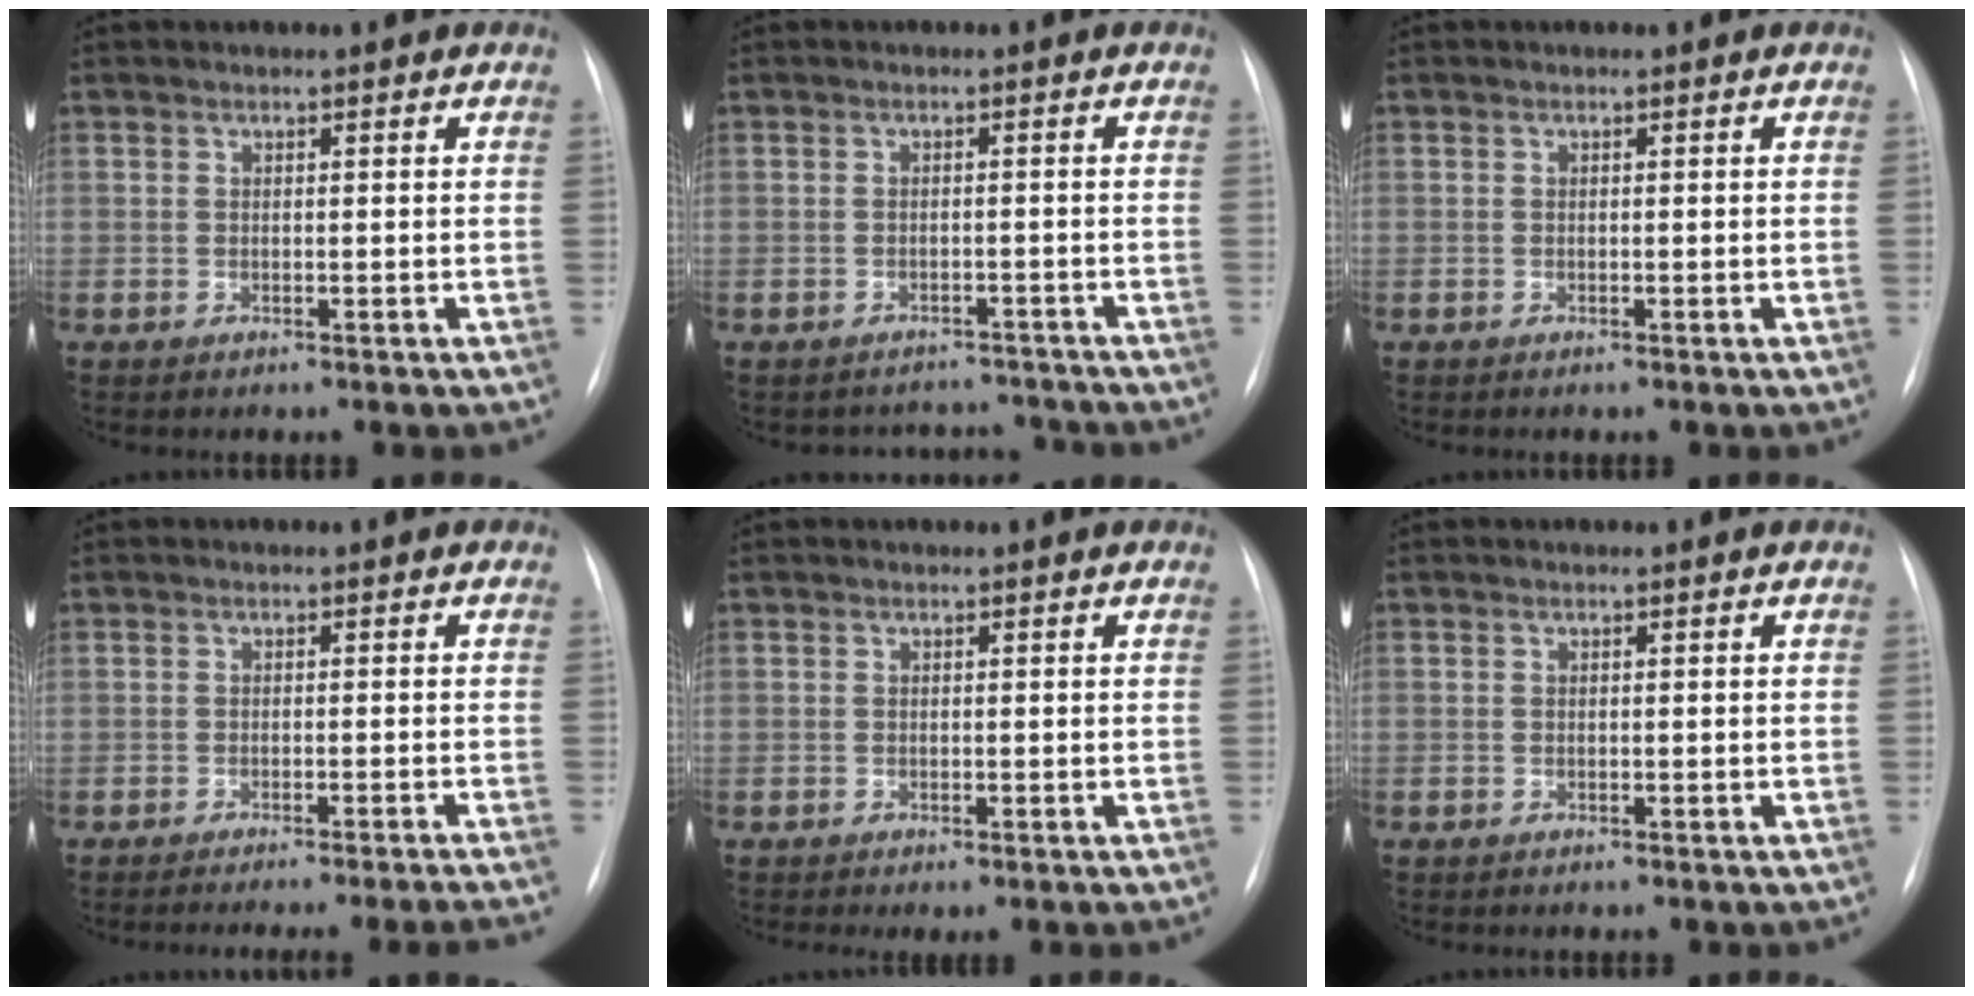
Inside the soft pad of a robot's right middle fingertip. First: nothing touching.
{"total": 5.1, "force": [-4.8, 1.5, -1.1], "torque": [0.017, 0.022, -0.057]}
{"total": 0.0}
{"total": 11.3, "force": [-10.5, -1.4, 4.1], "torque": [-0.026, -0.020, -0.134]}
{"total": 1.7, "force": [-1.3, 0.6, 0.9], "torque": [-0.010, -0.002, -0.016]}
{"total": 0.6, "force": [-0.5, 0.3, 0.2], "torque": [-0.011, 0.001, -0.009]}